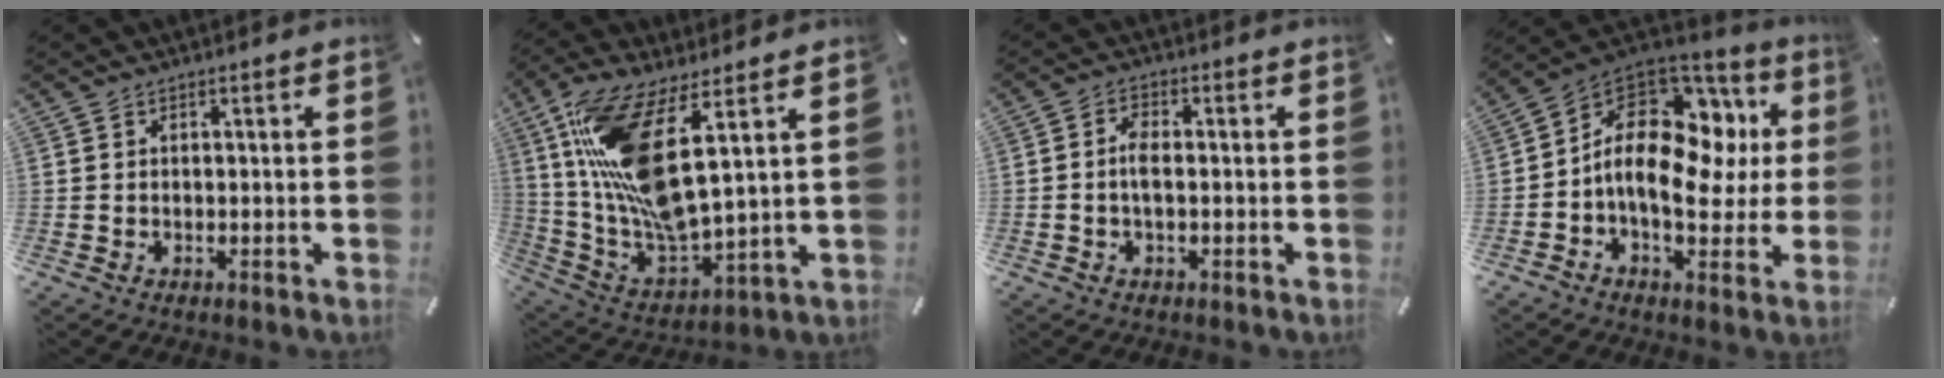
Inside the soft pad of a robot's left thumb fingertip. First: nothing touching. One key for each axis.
{"total": 16.1, "fx": 6.8, "fy": 4.8, "fz": 13.8, "tx": -0.316, "ty": -0.049, "tz": 0.110}
{"total": 3.6, "fx": -0.6, "fy": 1.7, "fz": 3.1, "tx": -0.063, "ty": 0.004, "tz": -0.012}
{"total": 17.7, "fx": 2.0, "fy": 10.8, "fz": 13.9, "tx": -0.246, "ty": -0.017, "tz": 0.029}